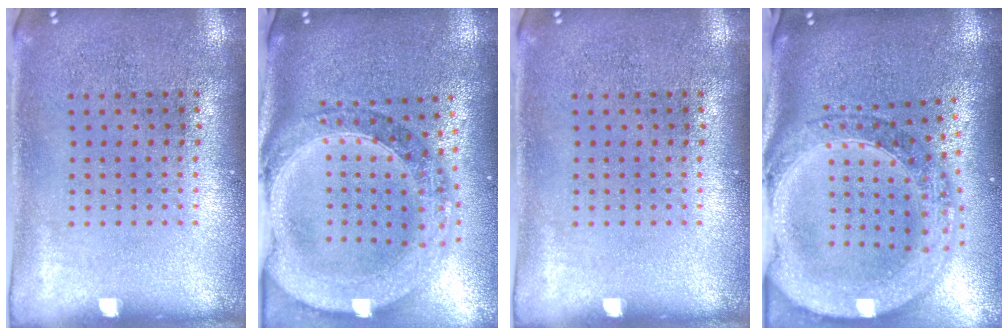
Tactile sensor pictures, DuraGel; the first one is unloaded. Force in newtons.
{"total": 2.3, "press": 2.1, "slide": 1.0}
{"total": 0.0}
{"total": 3.0, "press": 2.5, "slide": 1.6}